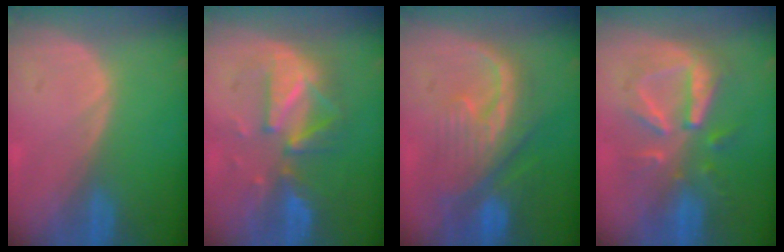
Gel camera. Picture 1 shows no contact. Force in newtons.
{"total": 8.2, "press": 8.2, "slide": 0.3}
{"total": 9.7, "press": 9.2, "slide": 3.2}
{"total": 8.3, "press": 8.2, "slide": 0.8}